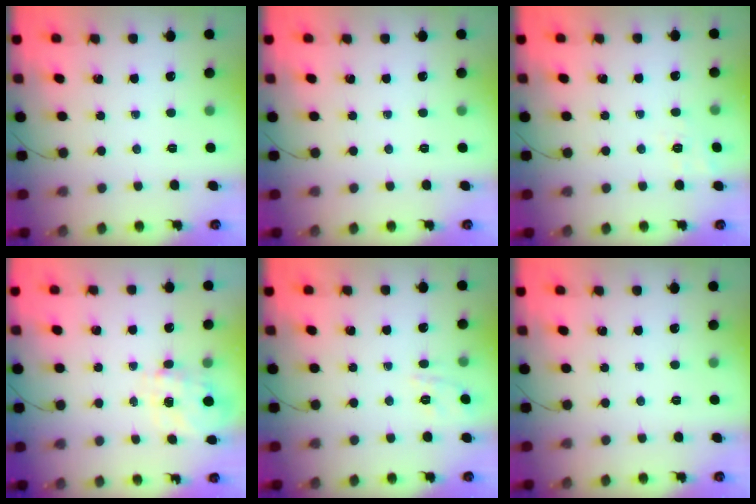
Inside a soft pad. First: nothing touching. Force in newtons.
{"total": 0.0}
{"total": 2.0, "press": 0.9, "slide": 1.8}
{"total": 8.7, "press": 8.7, "slide": 0.9}
{"total": 1.9, "press": 0.3, "slide": 1.8}
{"total": 0.0}